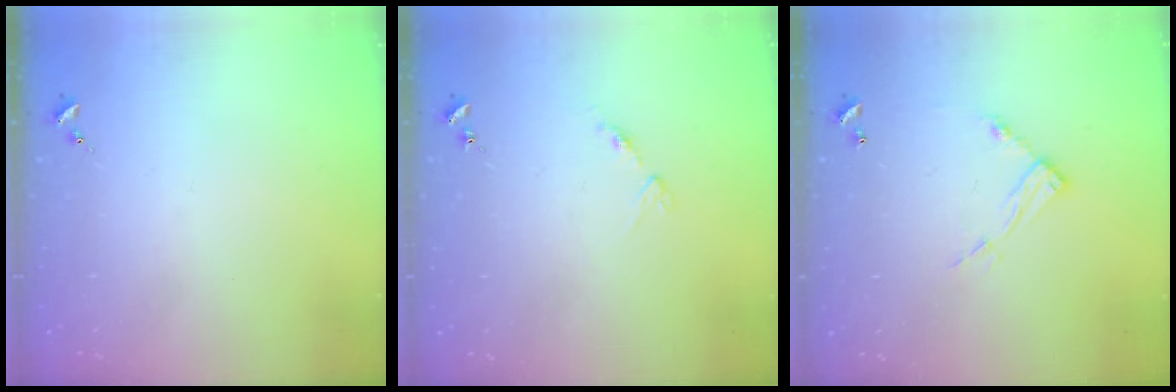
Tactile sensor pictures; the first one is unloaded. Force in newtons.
{"total": 7.8, "press": 7.8, "slide": 0.6}
{"total": 10.4, "press": 10.3, "slide": 0.7}